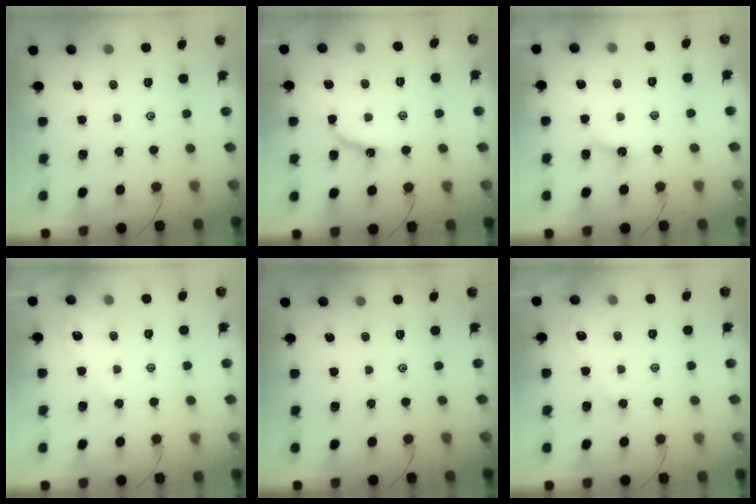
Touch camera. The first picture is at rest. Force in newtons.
{"total": 7.4, "press": 7.4, "slide": 0.8}
{"total": 2.9, "press": 2.9, "slide": 0.2}
{"total": 2.5, "press": 2.5, "slide": 0.6}
{"total": 0.0}
{"total": 2.5, "press": 2.5, "slide": 0.6}